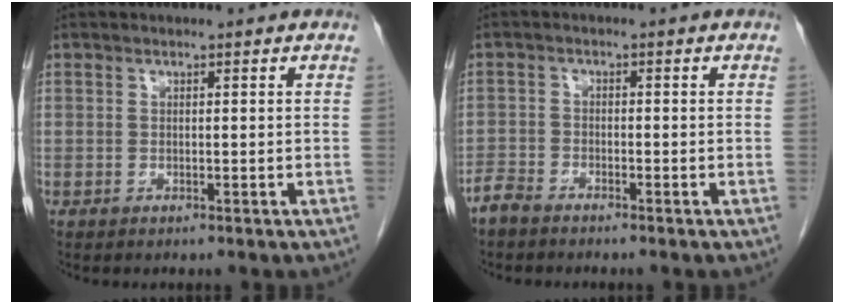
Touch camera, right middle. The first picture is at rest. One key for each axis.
{"total": 2.7, "fx": -2.5, "fy": 0.8, "fz": 0.7, "tx": -0.014, "ty": -0.003, "tz": -0.047}